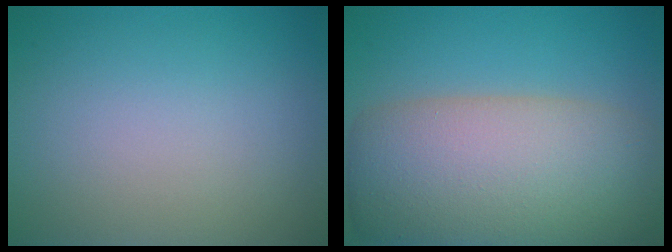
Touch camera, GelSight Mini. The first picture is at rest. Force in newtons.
{"total": 11.8, "press": 11.8, "slide": 0.8}